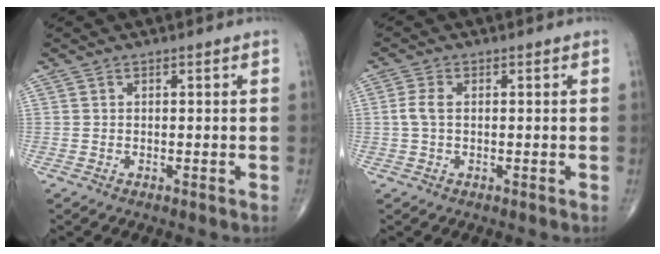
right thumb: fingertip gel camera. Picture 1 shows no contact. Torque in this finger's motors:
{"motor_torque": [-0.20, 0.20, 0.15, -0.13, 0.03]}